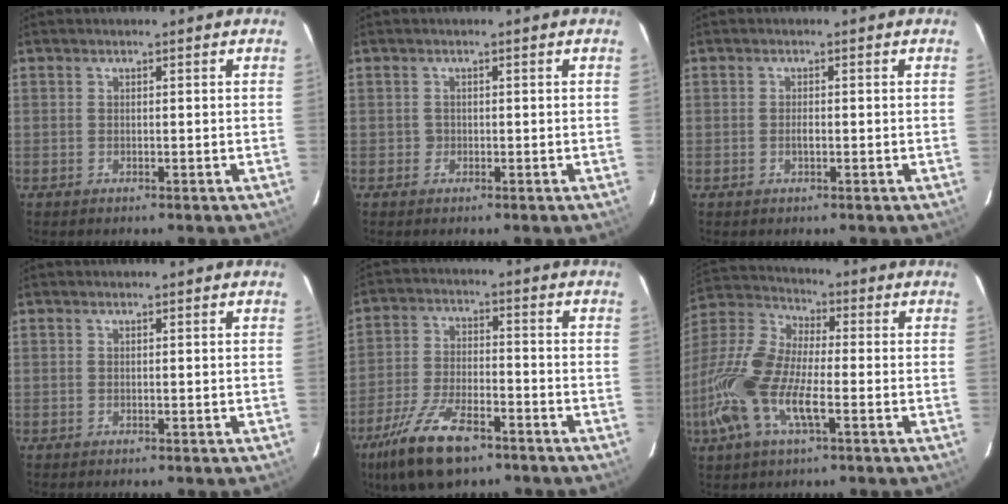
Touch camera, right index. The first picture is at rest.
{"total": 0.9, "force": [-0.2, 0.8, 0.0], "torque": [0.005, 0.002, -0.002]}
{"total": 1.2, "force": [-0.3, 0.5, 1.0], "torque": [-0.018, 0.002, -0.006]}
{"total": 0.0}
{"total": 13.9, "force": [-9.3, 5.3, 9.0], "torque": [-0.199, -0.023, -0.172]}
{"total": 17.8, "force": [-5.5, 6.7, 15.5], "torque": [-0.339, -0.011, -0.118]}